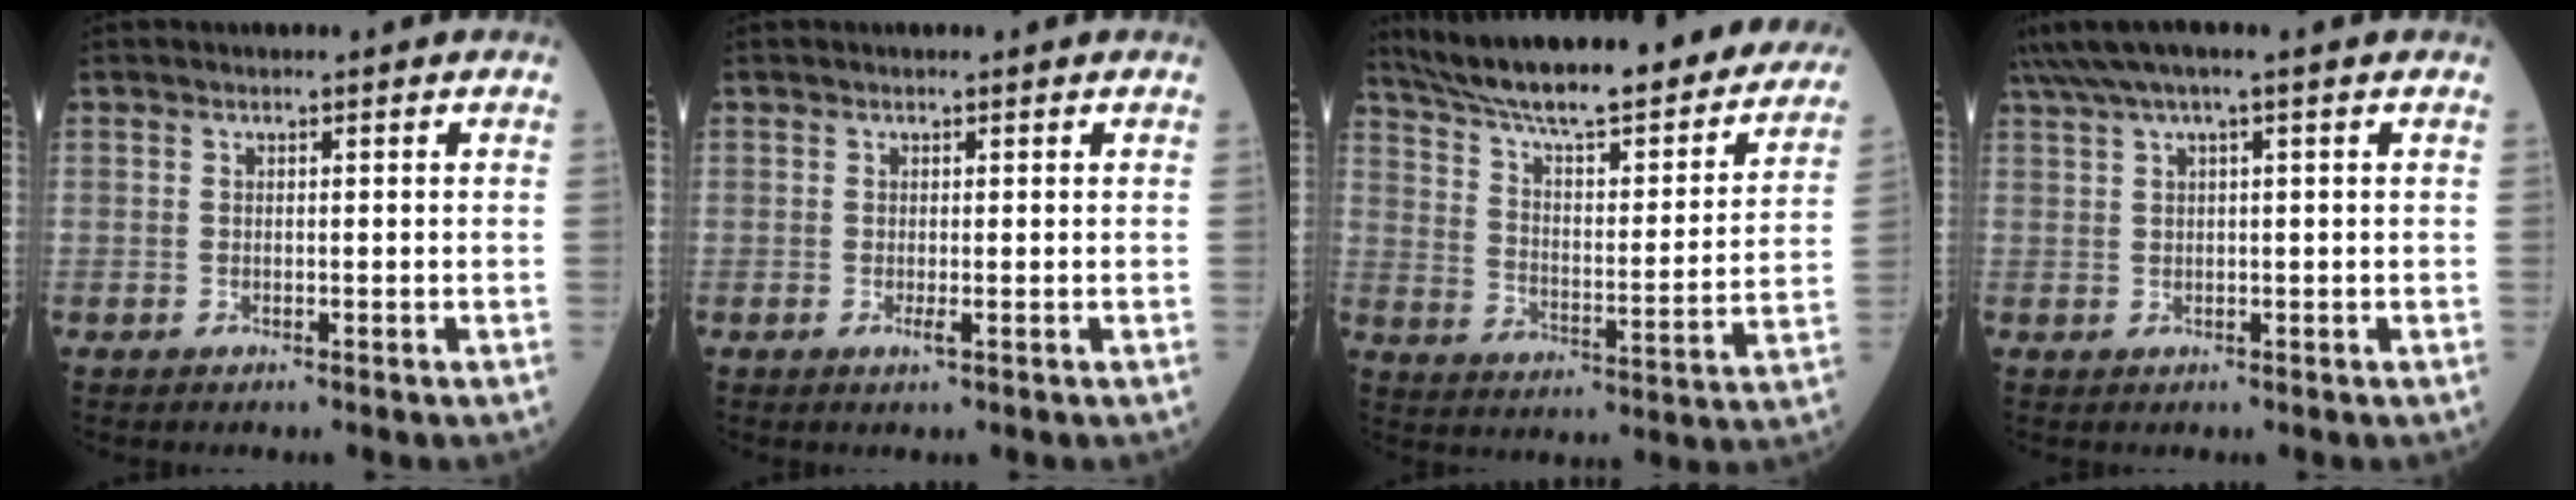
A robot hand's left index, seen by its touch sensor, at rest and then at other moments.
{"total": 0.9, "force": [0.2, 0.1, 0.9], "torque": [-0.019, 0.000, 0.001]}
{"total": 32.3, "force": [27.3, 5.8, 16.1], "torque": [-0.259, -0.040, 0.364]}
{"total": 5.8, "force": [4.2, -0.4, 4.0], "torque": [-0.078, 0.040, 0.074]}